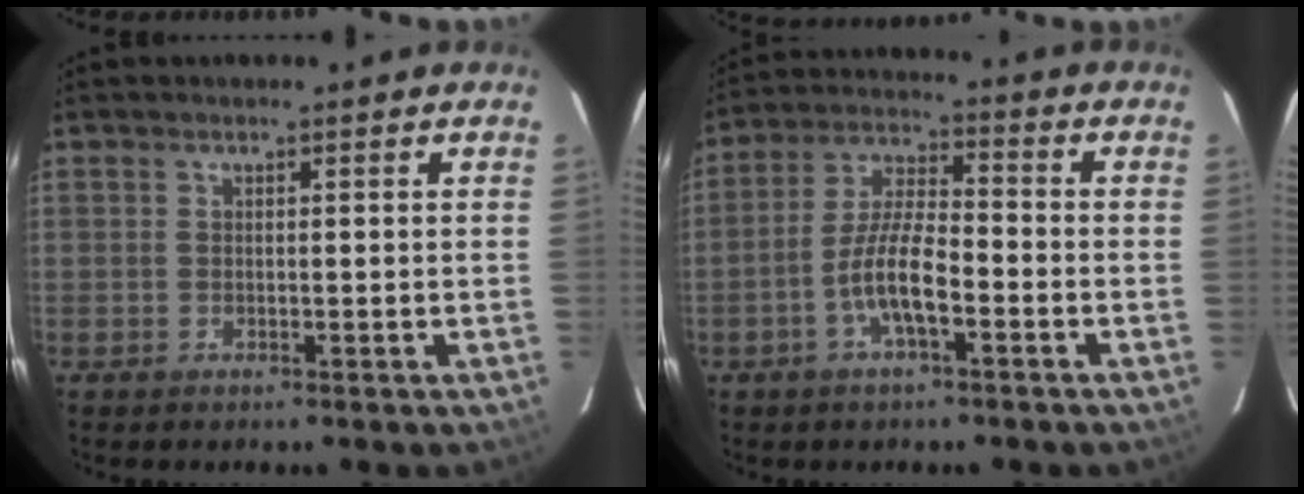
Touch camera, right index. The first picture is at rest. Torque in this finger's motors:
{"motor_torque": [1.02, -0.87, 0.66, 0.18]}